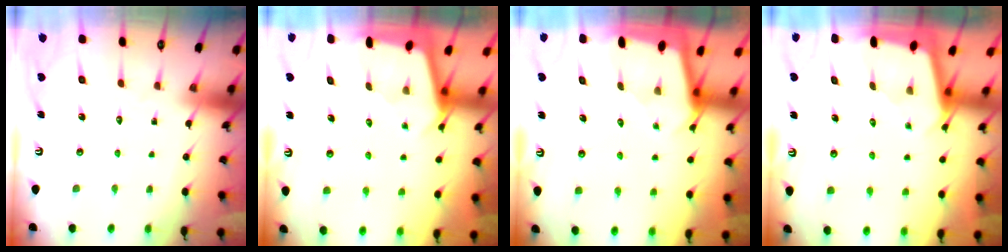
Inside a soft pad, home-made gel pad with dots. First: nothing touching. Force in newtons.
{"total": 2.5, "press": 2.5, "slide": 0.3}
{"total": 1.8, "press": 1.8, "slide": 0.2}
{"total": 1.8, "press": 1.8, "slide": 0.2}